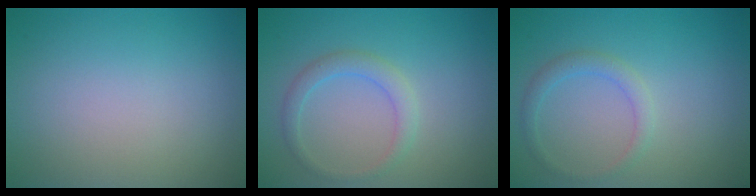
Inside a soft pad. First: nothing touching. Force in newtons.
{"total": 2.0, "press": 2.0, "slide": 0.1}
{"total": 1.7, "press": 1.7, "slide": 0.1}